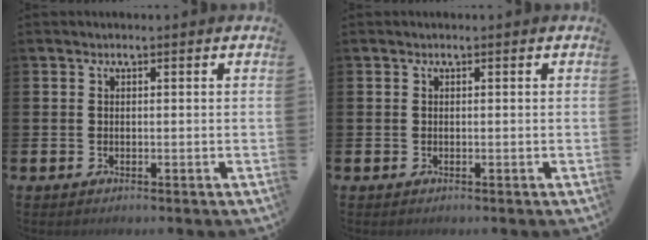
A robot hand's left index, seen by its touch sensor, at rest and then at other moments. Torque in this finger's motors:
{"motor_torque": [0.00, 0.00, 0.02, -0.01]}